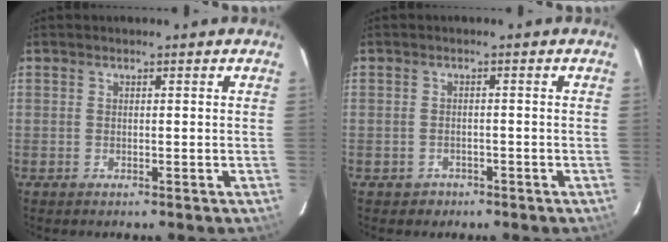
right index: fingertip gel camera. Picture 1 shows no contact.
{"total": 2.6, "force": [-1.5, 2.1, 0.2], "torque": [-0.012, 0.005, -0.017]}